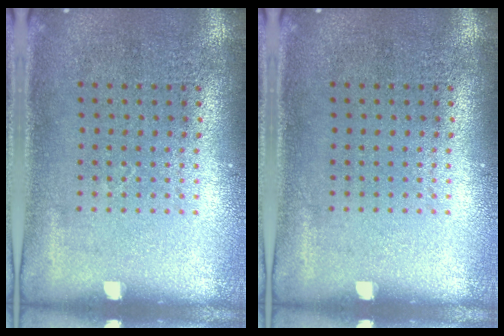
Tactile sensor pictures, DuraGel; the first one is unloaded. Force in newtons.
{"total": 0.0}